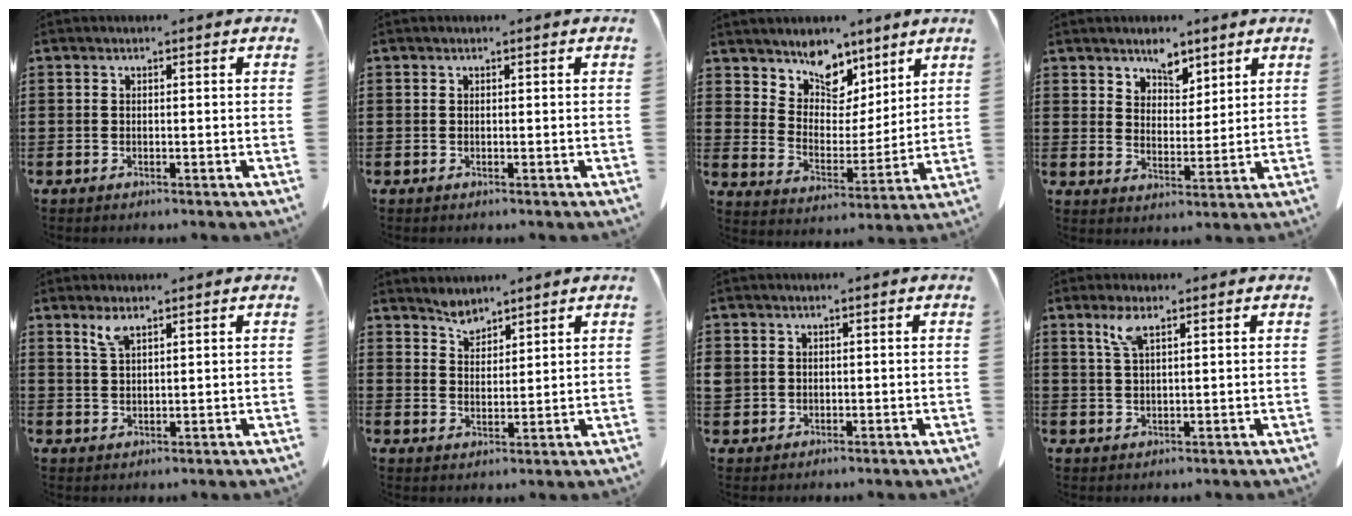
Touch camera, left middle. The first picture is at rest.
{"total": 0.0}
{"total": 7.2, "force": [5.9, 4.1, 0.1], "torque": [-0.050, -0.045, 0.112]}
{"total": 4.6, "force": [3.8, 2.4, 0.8], "torque": [-0.024, -0.007, 0.071]}
{"total": 2.9, "force": [2.1, 0.6, 2.0], "torque": [-0.046, 0.000, 0.039]}
{"total": 3.6, "force": [3.3, 1.3, 0.5], "torque": [-0.020, -0.006, 0.064]}
{"total": 1.5, "force": [0.2, 1.5, 0.4], "torque": [-0.014, 0.007, 0.001]}
{"total": 3.6, "force": [2.2, 0.8, 2.8], "torque": [-0.064, 0.004, 0.039]}